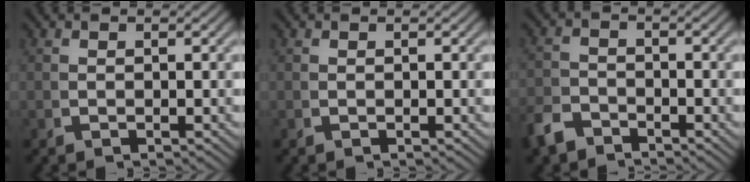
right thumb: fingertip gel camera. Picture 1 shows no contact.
{"total": 0.0}
{"total": 2.8, "force": [-2.6, 1.0, 0.3], "torque": [0.001, -0.009, -0.046]}